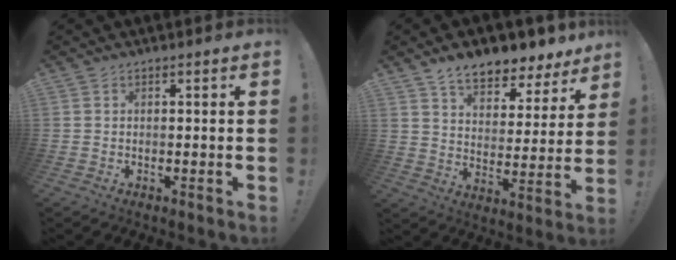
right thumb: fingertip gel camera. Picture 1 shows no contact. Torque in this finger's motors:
{"motor_torque": [0.30, 3.09, 0.30, 0.12, 0.00]}